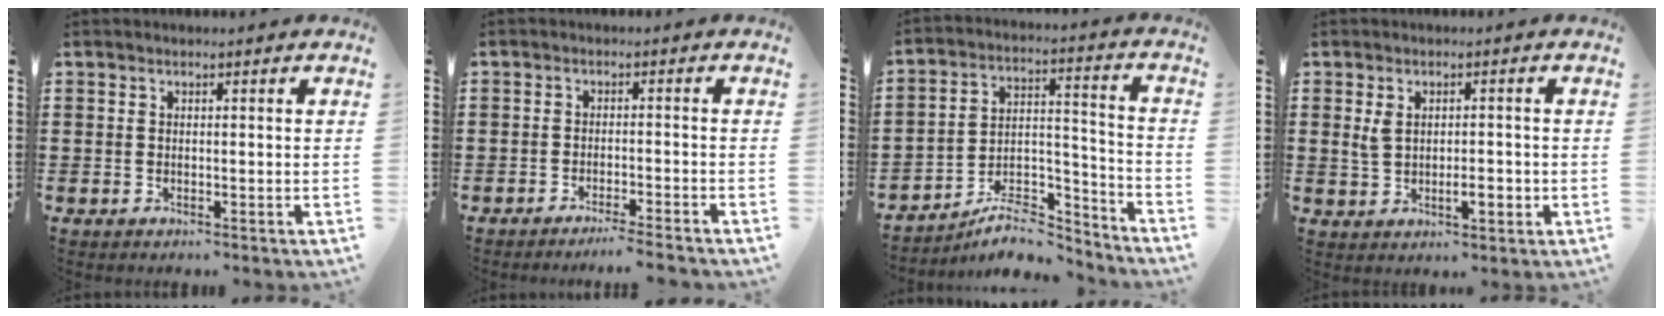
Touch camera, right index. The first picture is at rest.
{"total": 2.6, "force": [-2.4, -0.5, 0.8], "torque": [-0.014, -0.003, -0.048]}
{"total": 8.3, "force": [-7.3, 2.6, 3.0], "torque": [-0.044, 0.026, -0.137]}
{"total": 4.6, "force": [-0.3, 2.3, 4.0], "torque": [-0.066, 0.004, -0.005]}